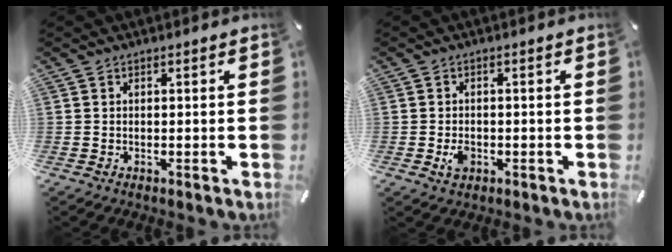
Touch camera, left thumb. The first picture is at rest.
{"total": 2.8, "force": [-0.8, 2.2, 1.6], "torque": [-0.028, -0.003, -0.016]}